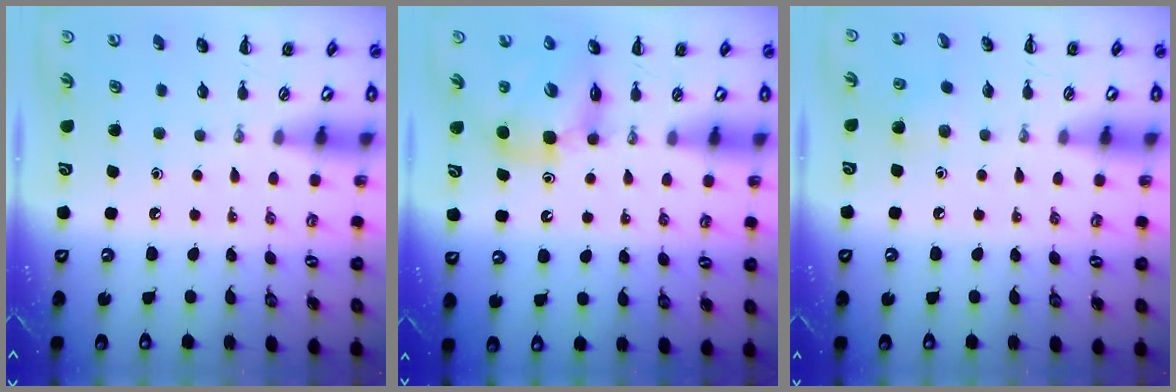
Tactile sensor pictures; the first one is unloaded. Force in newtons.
{"total": 8.6, "press": 8.3, "slide": 2.3}
{"total": 4.6, "press": 4.4, "slide": 1.4}